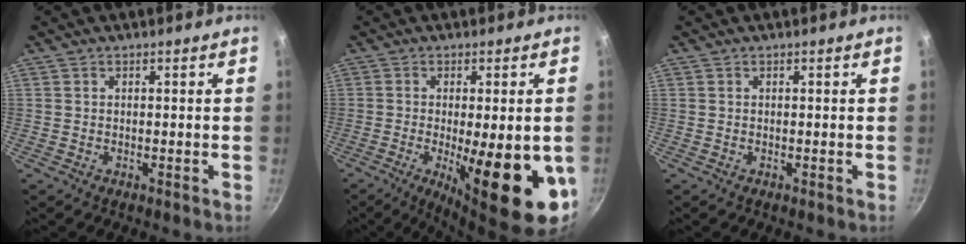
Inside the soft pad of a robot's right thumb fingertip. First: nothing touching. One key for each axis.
{"total": 18.7, "fx": -4.5, "fy": 5.6, "fz": 17.3, "tx": -0.223, "ty": -0.012, "tz": -0.051}
{"total": 0.0}